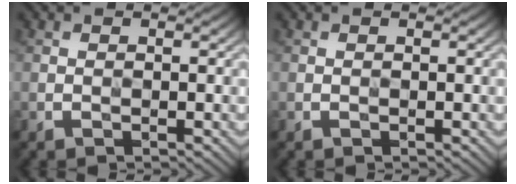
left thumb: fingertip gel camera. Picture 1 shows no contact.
{"total": 0.0}